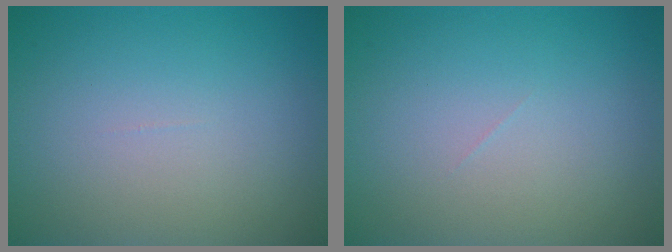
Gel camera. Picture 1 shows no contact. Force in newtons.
{"total": 0.0}